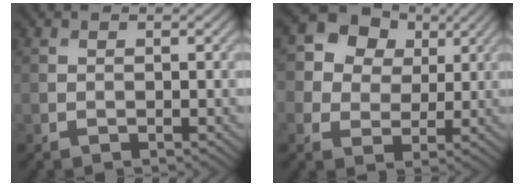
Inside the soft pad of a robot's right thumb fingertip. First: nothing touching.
{"total": 11.7, "force": [4.7, 9.5, 4.9], "torque": [-0.148, 0.034, 0.087]}